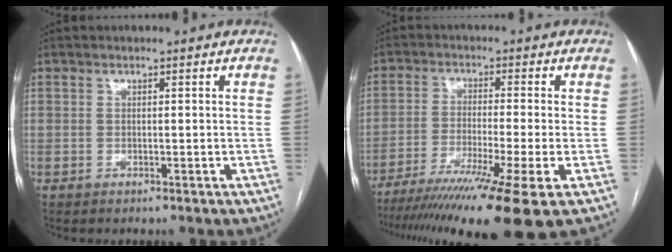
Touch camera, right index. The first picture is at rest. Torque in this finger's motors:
{"motor_torque": [1.50, -0.63, 1.05, 0.21]}